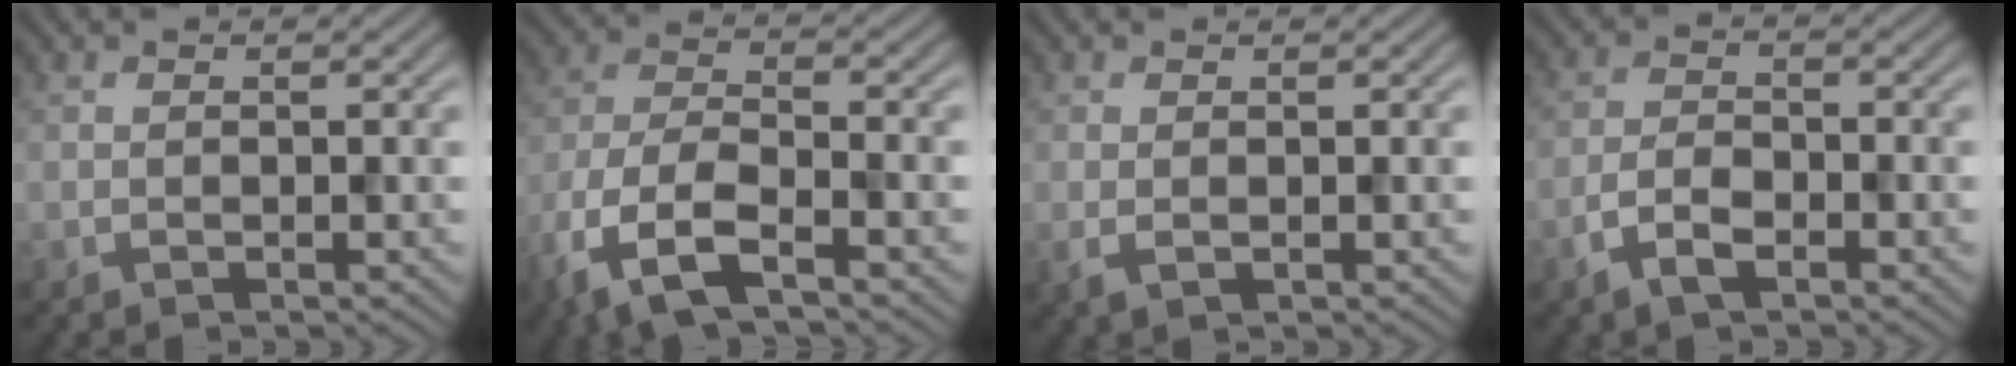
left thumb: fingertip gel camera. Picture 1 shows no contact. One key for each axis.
{"total": 9.4, "fx": -5.7, "fy": 3.5, "fz": 6.7, "tx": -0.149, "ty": -0.014, "tz": -0.126}
{"total": 1.4, "fx": -0.2, "fy": 0.5, "fz": 1.3, "tx": -0.031, "ty": -0.003, "tz": -0.003}
{"total": 3.8, "fx": -2.3, "fy": 1.5, "fz": 2.5, "tx": -0.053, "ty": 0.001, "tz": -0.051}